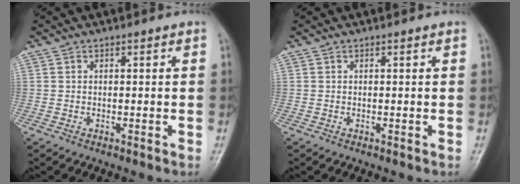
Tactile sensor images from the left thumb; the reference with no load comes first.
{"total": 0.0}